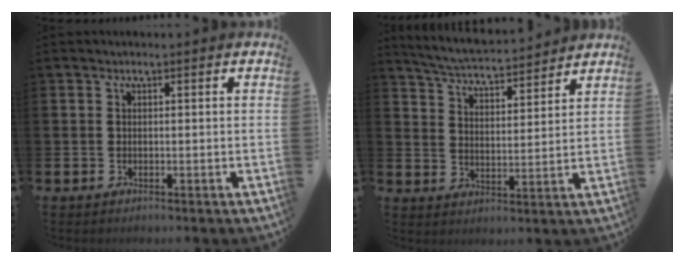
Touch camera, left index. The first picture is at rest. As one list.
[{"total": 5.3, "force": [5.2, 0.3, 0.9], "torque": [-0.040, -0.036, 0.089]}]